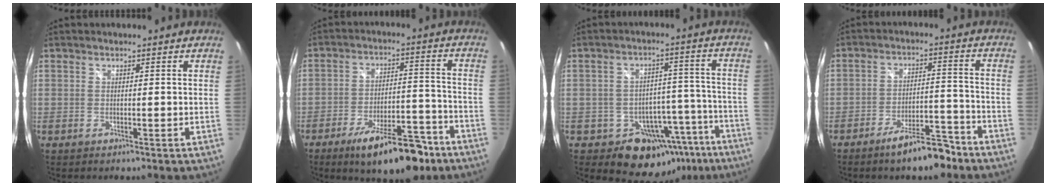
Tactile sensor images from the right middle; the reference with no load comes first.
{"total": 15.5, "force": [-10.8, 5.0, 9.8], "torque": [-0.161, -0.001, -0.156]}
{"total": 13.2, "force": [-8.2, 9.6, 3.9], "torque": [-0.050, 0.049, -0.078]}
{"total": 9.6, "force": [-7.5, 2.7, 5.3], "torque": [-0.089, 0.015, -0.108]}